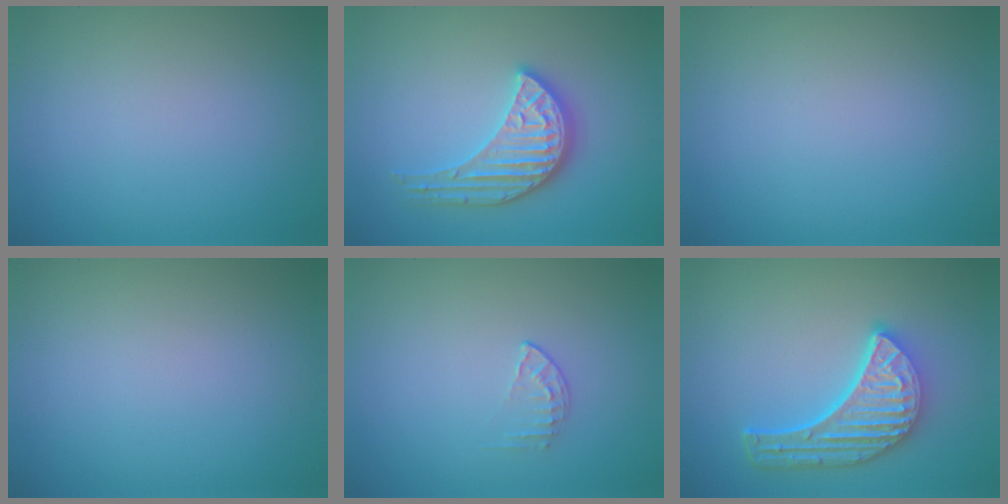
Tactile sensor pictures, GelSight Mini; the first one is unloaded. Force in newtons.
{"total": 3.8, "press": 3.5, "slide": 1.6}
{"total": 0.0}
{"total": 0.0}
{"total": 0.8, "press": 0.6, "slide": 0.6}
{"total": 5.6, "press": 4.4, "slide": 3.5}